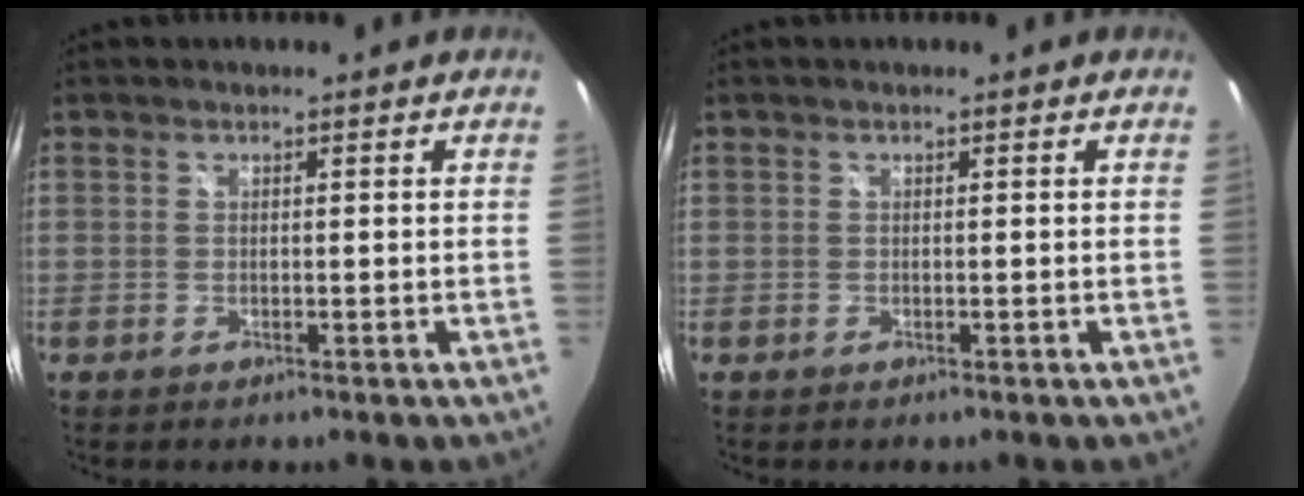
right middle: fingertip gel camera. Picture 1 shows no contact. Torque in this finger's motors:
{"motor_torque": [0.04, -0.18, 0.00, 0.01]}